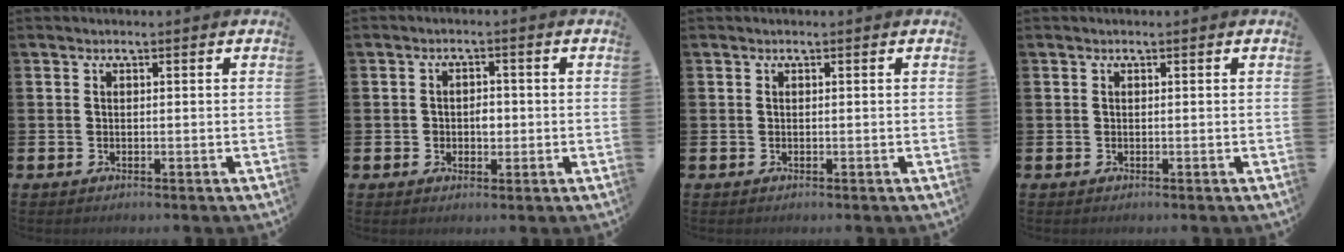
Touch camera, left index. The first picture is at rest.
{"total": 2.3, "force": [-0.2, 1.8, 1.4], "torque": [-0.011, 0.001, -0.010]}
{"total": 0.0}
{"total": 0.0}